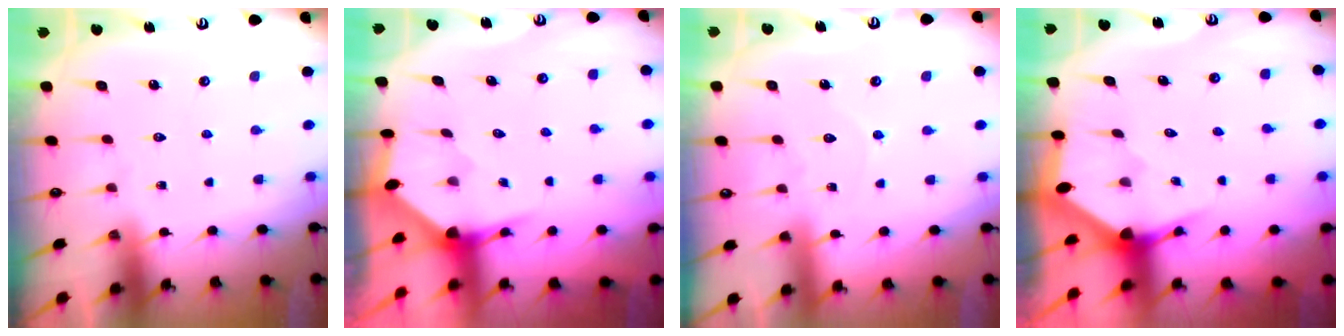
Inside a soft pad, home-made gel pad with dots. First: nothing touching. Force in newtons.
{"total": 3.4, "press": 3.4, "slide": 0.3}
{"total": 2.8, "press": 2.8, "slide": 0.3}
{"total": 2.9, "press": 2.9, "slide": 0.2}